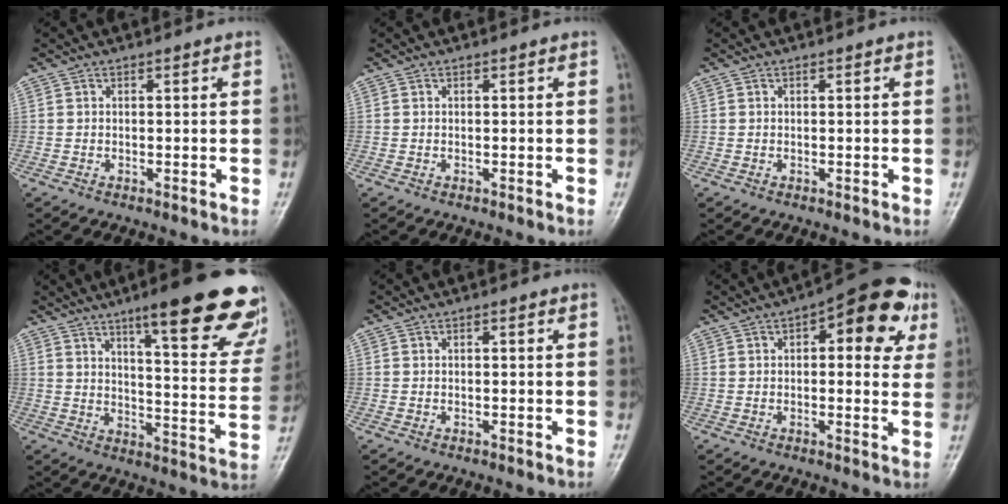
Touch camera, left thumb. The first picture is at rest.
{"total": 0.0}
{"total": 0.0}
{"total": 25.3, "force": [16.5, 5.2, 18.4], "torque": [-0.215, -0.066, 0.217]}
{"total": 0.6, "force": [0.2, 0.2, 0.5], "torque": [-0.011, 0.001, 0.001]}
{"total": 14.6, "force": [5.6, 6.5, 11.8], "torque": [-0.109, 0.007, 0.063]}